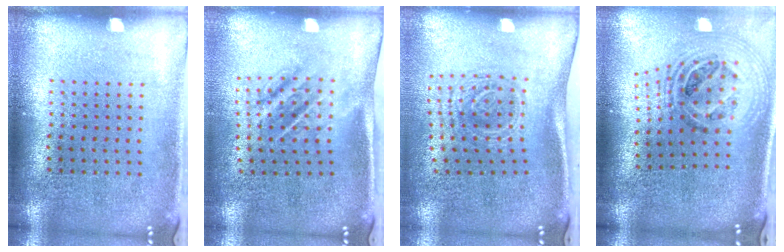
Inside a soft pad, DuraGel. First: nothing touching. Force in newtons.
{"total": 1.7, "press": 1.2, "slide": 1.2}
{"total": 1.8, "press": 1.3, "slide": 1.3}
{"total": 1.8, "press": 1.5, "slide": 1.1}